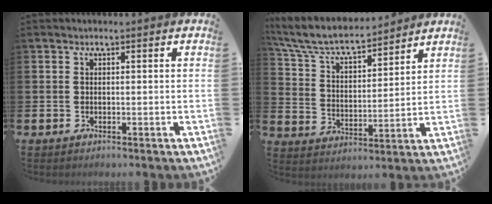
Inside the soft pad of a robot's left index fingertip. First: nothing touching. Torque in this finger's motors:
{"motor_torque": [1.04, -1.10, 0.54, 0.21]}